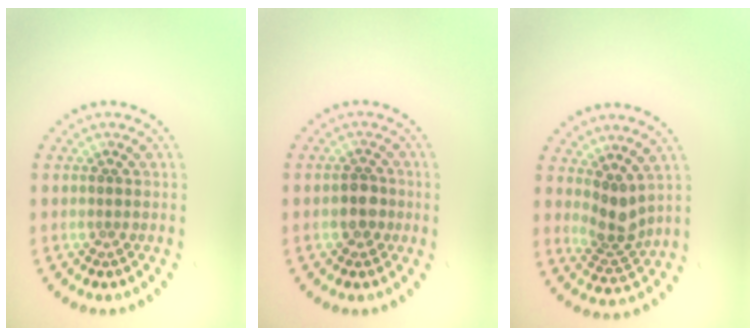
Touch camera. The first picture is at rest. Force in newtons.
{"total": 2.1, "press": 2.0, "slide": 0.6}
{"total": 2.7, "press": 2.1, "slide": 1.7}